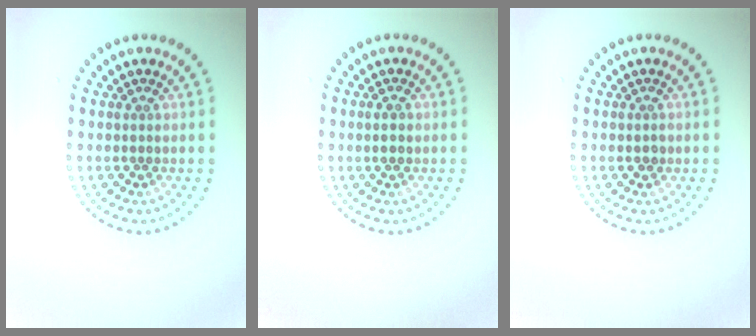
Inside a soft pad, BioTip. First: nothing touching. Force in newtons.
{"total": 1.5, "press": 1.5, "slide": 0.1}
{"total": 0.7, "press": 0.7, "slide": 0.0}